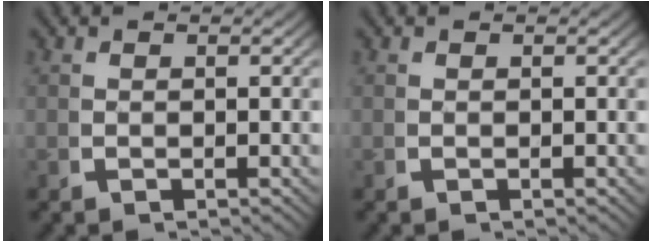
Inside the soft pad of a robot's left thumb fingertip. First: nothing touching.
{"total": 0.0}